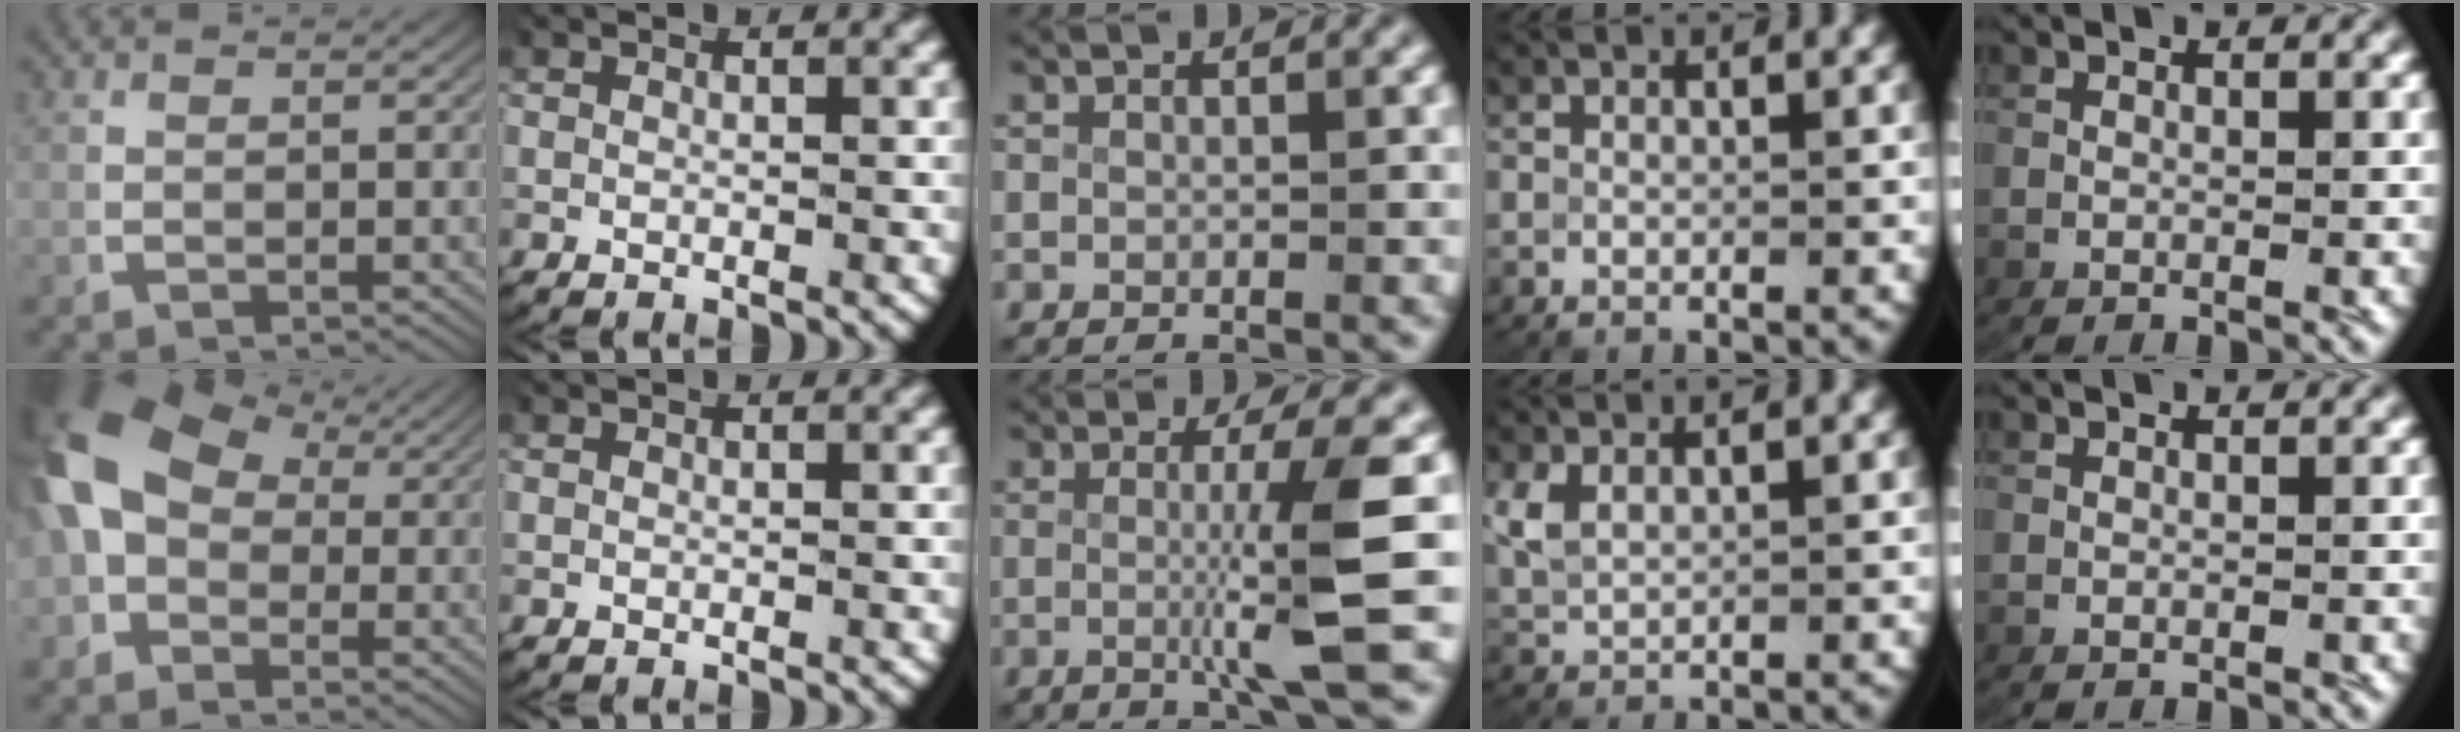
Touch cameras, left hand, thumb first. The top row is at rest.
{"thumb": {"total": 9.4, "force": [1.5, 7.1, 6.0], "torque": [-0.140, -0.020, 0.030]}, "middle": {"total": 5.4, "force": [-0.2, -0.5, 5.4], "torque": [-0.091, -0.008, -0.003]}, "ring": {"total": 2.6, "force": [0.5, 2.0, 1.5], "torque": [-0.052, -0.004, 0.024]}}